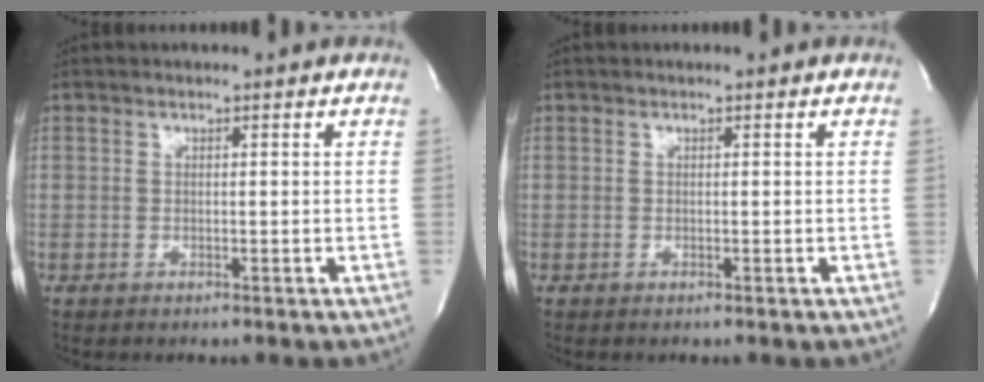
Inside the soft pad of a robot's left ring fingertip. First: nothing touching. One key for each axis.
{"total": 0.0}